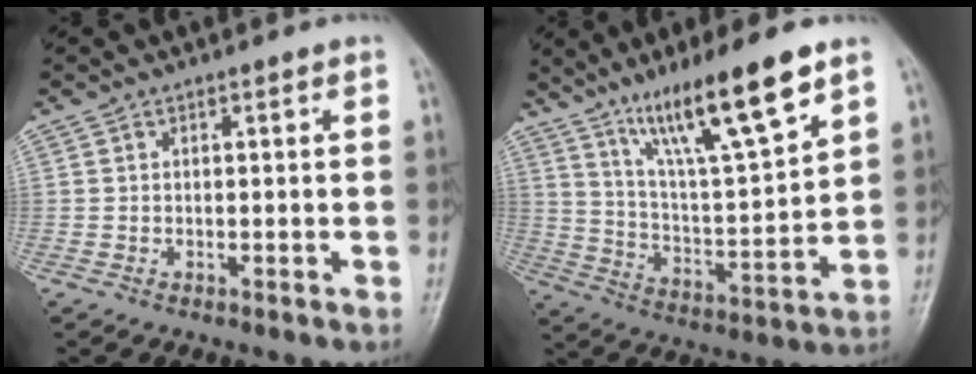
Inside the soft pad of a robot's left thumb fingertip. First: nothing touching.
{"total": 17.7, "force": [11.2, 2.5, 13.4], "torque": [-0.219, -0.052, 0.205]}